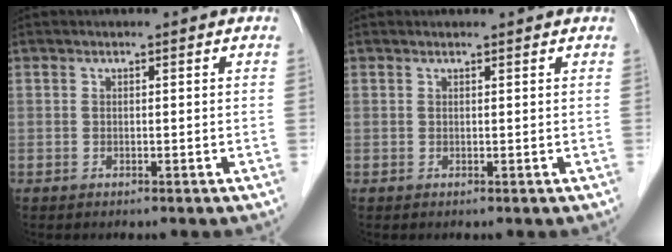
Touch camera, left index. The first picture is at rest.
{"total": 1.3, "force": [1.2, 0.1, 0.2], "torque": [-0.011, 0.009, 0.017]}